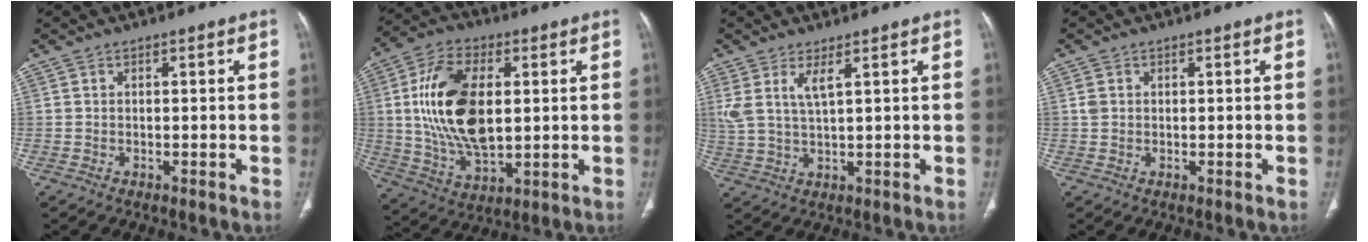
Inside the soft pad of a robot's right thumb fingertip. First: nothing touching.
{"total": 18.1, "force": [2.3, 9.9, 15.0], "torque": [-0.280, -0.006, 0.049]}
{"total": 5.0, "force": [2.4, 1.2, 4.2], "torque": [-0.104, -0.015, 0.060]}
{"total": 1.2, "force": [0.3, 1.0, 0.7], "torque": [-0.016, 0.003, 0.009]}